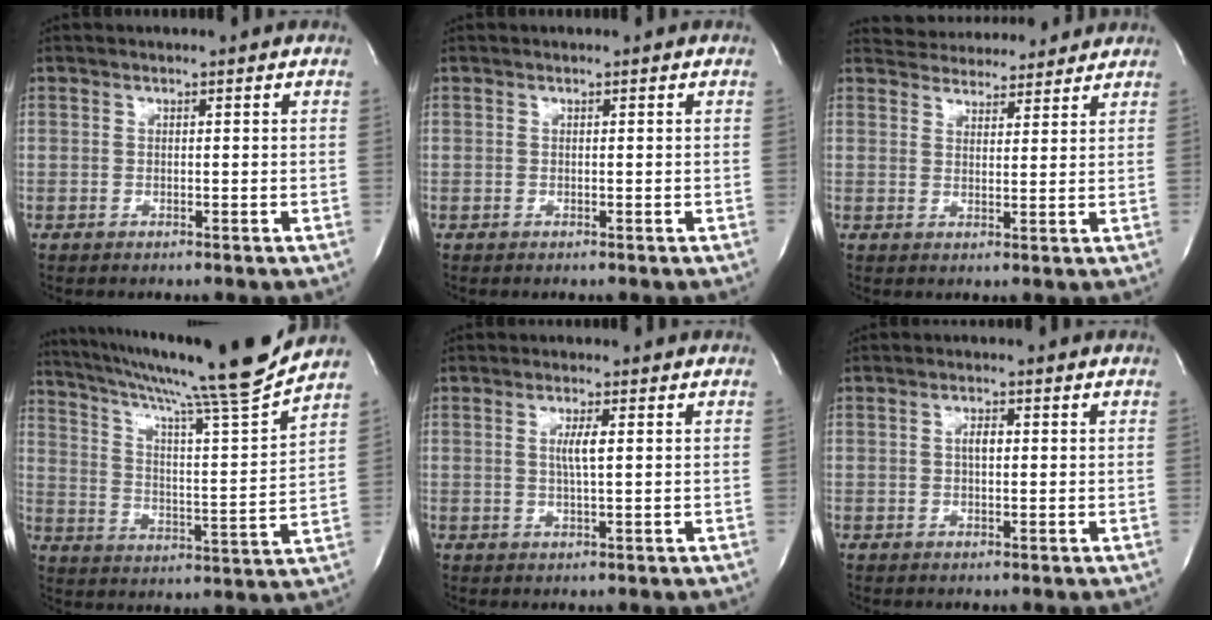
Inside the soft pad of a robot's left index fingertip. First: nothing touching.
{"total": 0.0}
{"total": 9.4, "force": [9.0, 2.4, 1.5], "torque": [-0.020, 0.018, 0.123]}
{"total": 20.1, "force": [17.4, -2.4, 9.7], "torque": [-0.171, -0.033, 0.262]}
{"total": 2.7, "force": [0.5, 0.0, 2.6], "torque": [-0.053, -0.003, 0.010]}
{"total": 1.8, "force": [0.2, 0.7, 1.7], "torque": [-0.033, 0.003, 0.005]}